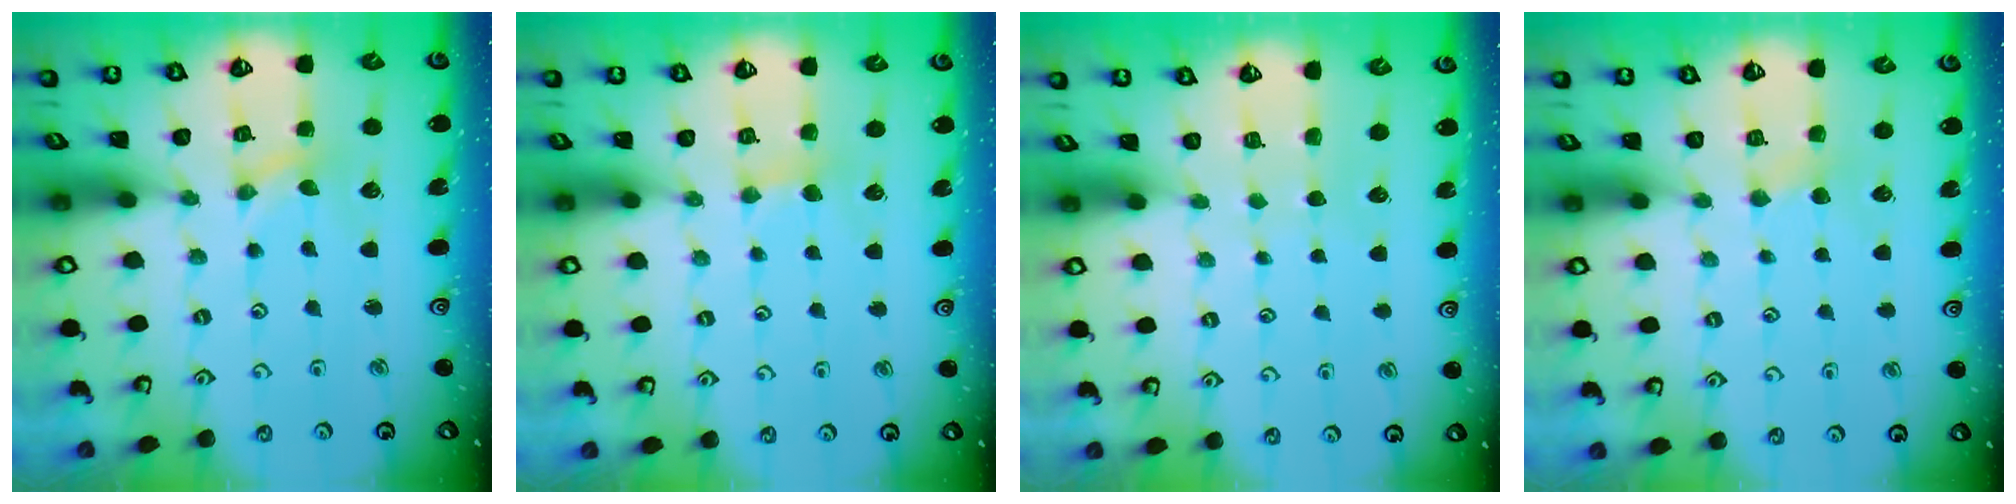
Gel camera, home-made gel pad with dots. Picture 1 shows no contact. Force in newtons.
{"total": 3.8, "press": 3.7, "slide": 0.6}
{"total": 0.0}
{"total": 2.4, "press": 2.3, "slide": 0.4}